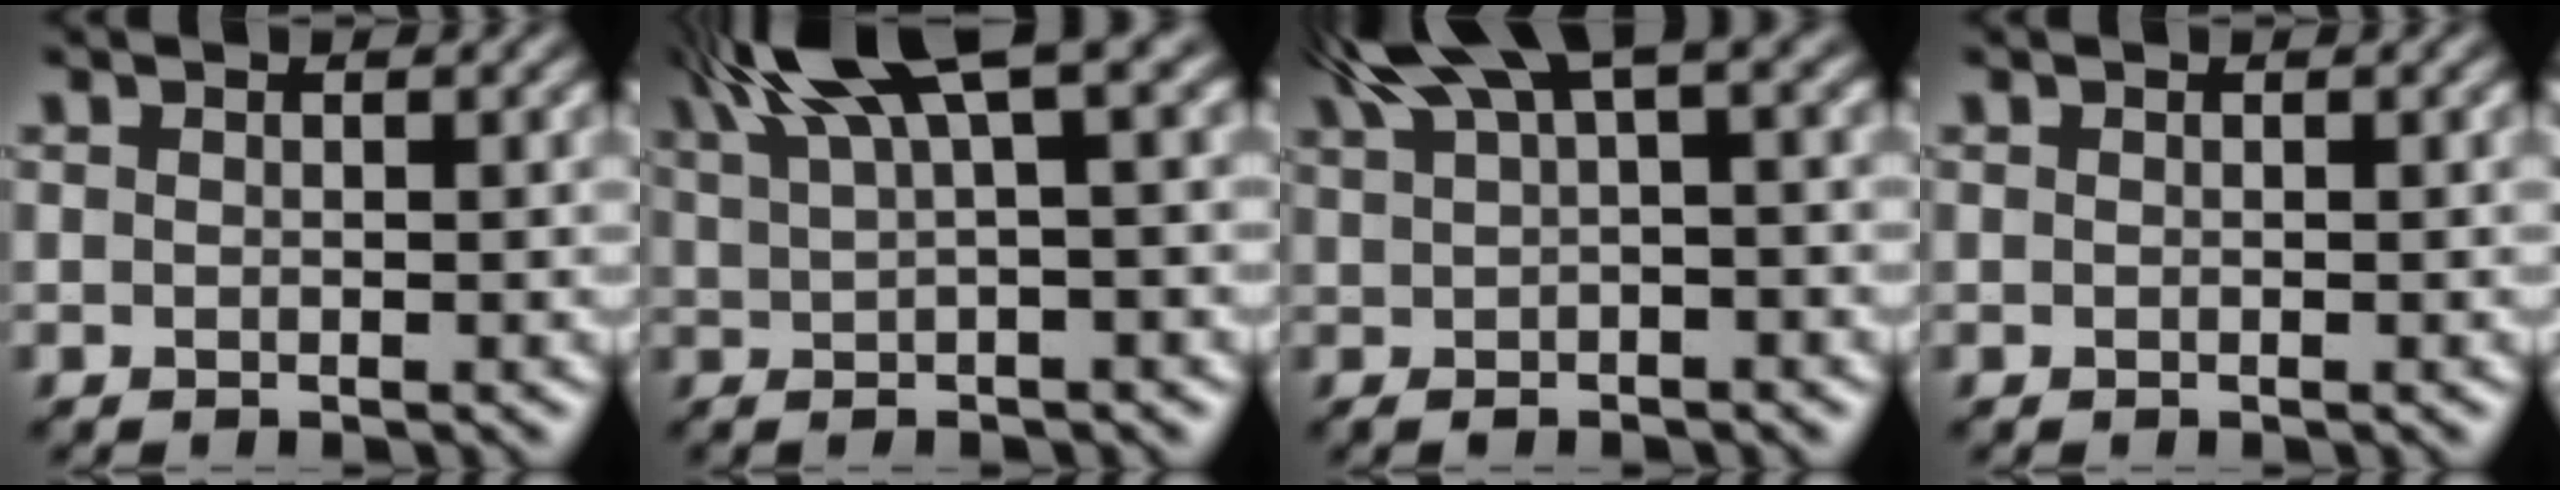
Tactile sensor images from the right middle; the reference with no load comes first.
{"total": 10.2, "force": [4.8, 2.6, 8.7], "torque": [-0.139, 0.025, 0.085]}
{"total": 7.3, "force": [3.0, 2.0, 6.3], "torque": [-0.109, 0.021, 0.054]}
{"total": 0.0}